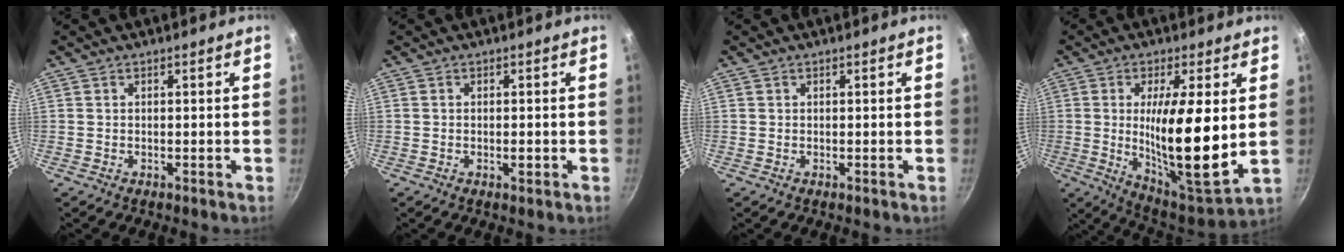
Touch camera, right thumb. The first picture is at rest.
{"total": 1.3, "force": [-0.4, 0.5, 1.2], "torque": [-0.020, 0.000, -0.006]}
{"total": 0.0}
{"total": 18.2, "force": [1.0, 4.3, 17.7], "torque": [-0.294, -0.037, 0.020]}